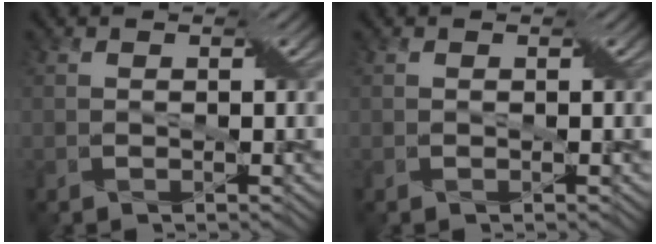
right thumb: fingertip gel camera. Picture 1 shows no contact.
{"total": 0.0}